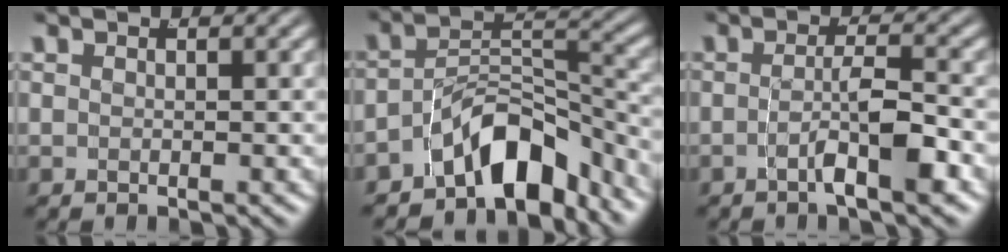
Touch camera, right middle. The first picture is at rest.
{"total": 8.1, "force": [-5.5, 3.6, 4.7], "torque": [-0.054, -0.002, -0.087]}
{"total": 3.7, "force": [-2.1, 0.4, 3.0], "torque": [-0.048, -0.003, -0.034]}